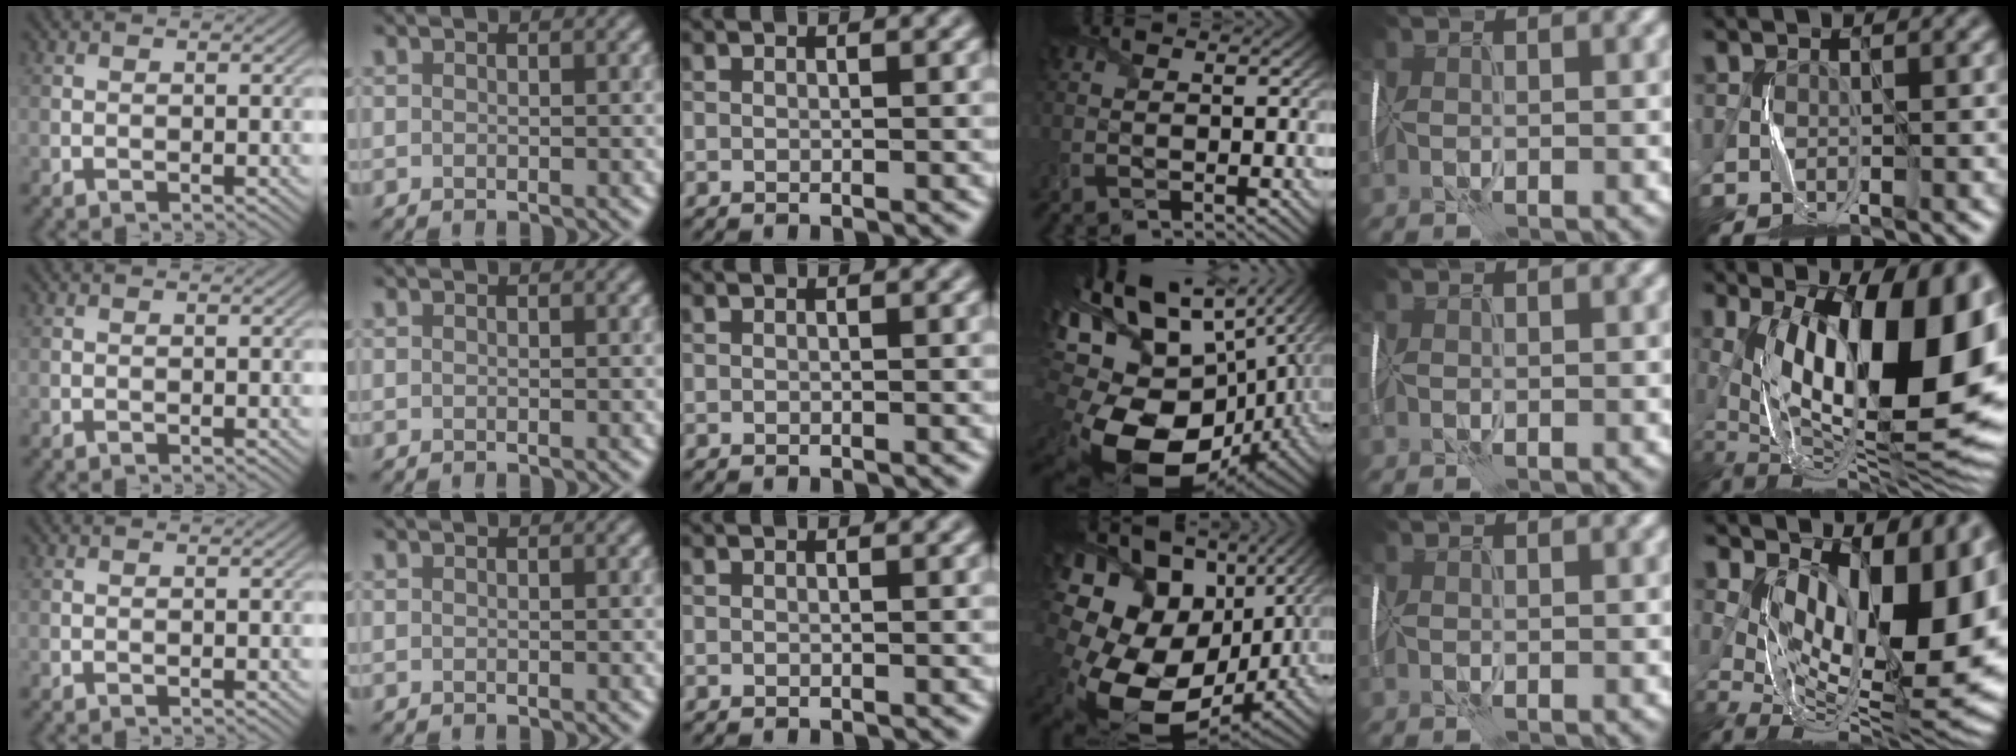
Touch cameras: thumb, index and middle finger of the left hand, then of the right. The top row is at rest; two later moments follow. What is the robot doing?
{"motion": "wrap", "object": "receipt paper"}